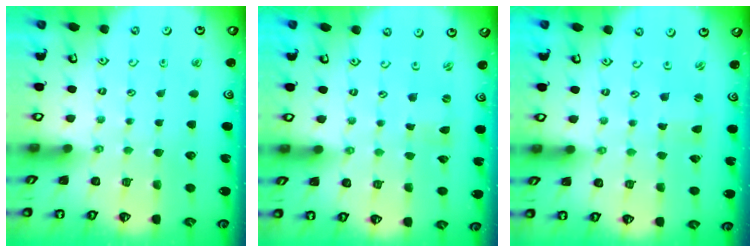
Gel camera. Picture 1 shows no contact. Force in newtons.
{"total": 0.0}
{"total": 1.4, "press": 1.4, "slide": 0.4}